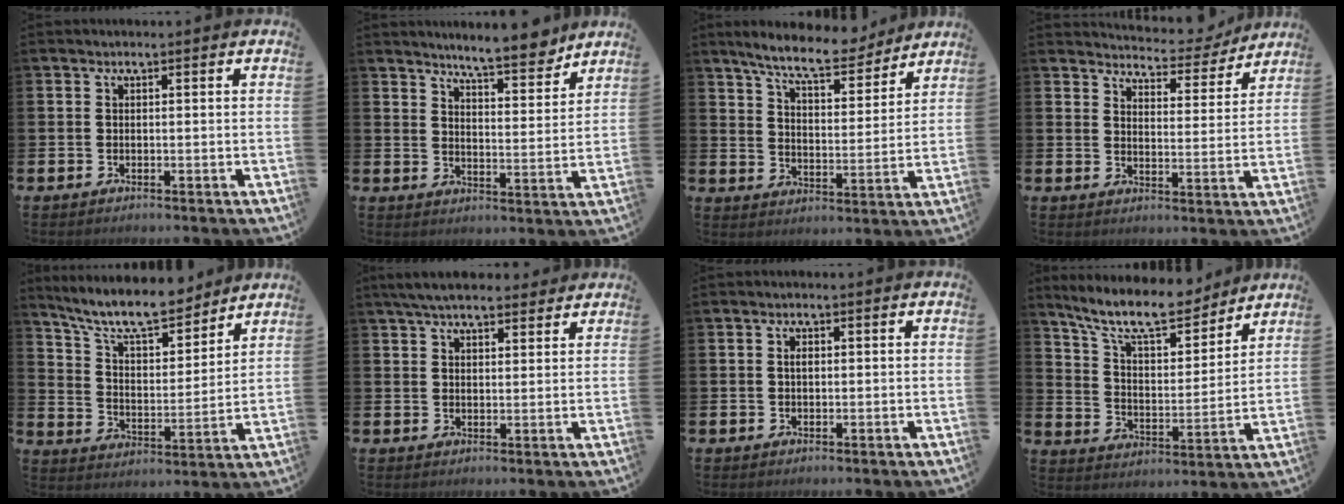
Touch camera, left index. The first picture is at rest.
{"total": 7.6, "force": [7.2, 0.7, 2.4], "torque": [-0.049, -0.043, 0.125]}
{"total": 9.2, "force": [8.4, 1.6, 3.3], "torque": [-0.083, -0.046, 0.149]}
{"total": 5.3, "force": [5.2, 0.9, 0.4], "torque": [-0.019, -0.040, 0.088]}
{"total": 9.9, "force": [8.9, 2.3, 3.7], "torque": [-0.098, -0.056, 0.156]}
{"total": 5.5, "force": [5.0, 1.4, 1.7], "torque": [-0.046, -0.010, 0.094]}
{"total": 1.0, "force": [0.3, 0.6, 0.8], "torque": [-0.007, 0.002, 0.002]}
{"total": 11.6, "force": [10.2, 2.9, 4.8], "torque": [-0.122, -0.060, 0.180]}